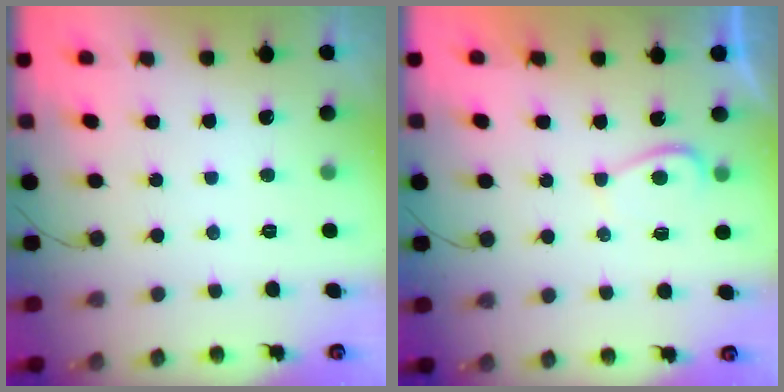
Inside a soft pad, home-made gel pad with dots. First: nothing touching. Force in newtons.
{"total": 1.2, "press": 1.1, "slide": 0.6}